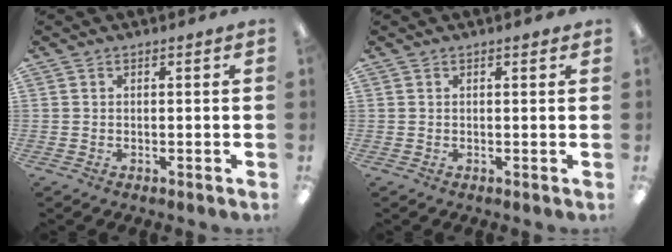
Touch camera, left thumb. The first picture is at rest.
{"total": 0.7, "force": [0.5, 0.2, 0.5], "torque": [-0.002, 0.000, 0.006]}